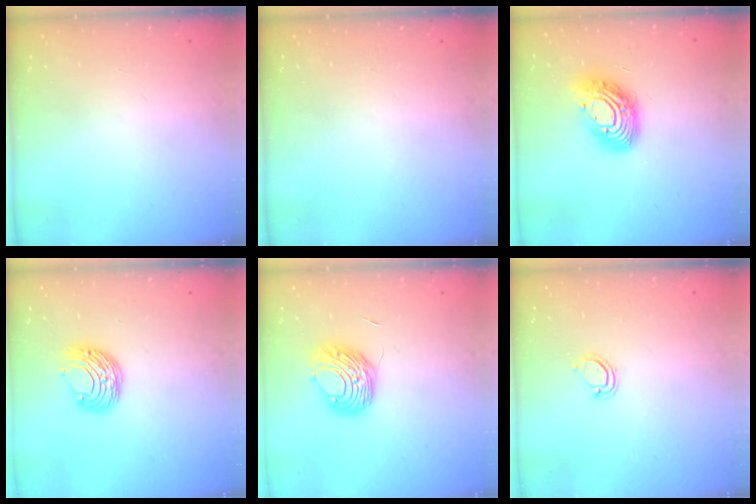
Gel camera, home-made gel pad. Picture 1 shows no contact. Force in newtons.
{"total": 0.0}
{"total": 14.4, "press": 14.3, "slide": 1.3}
{"total": 9.5, "press": 9.5, "slide": 0.6}
{"total": 9.2, "press": 9.2, "slide": 0.5}
{"total": 3.9, "press": 3.9, "slide": 0.3}